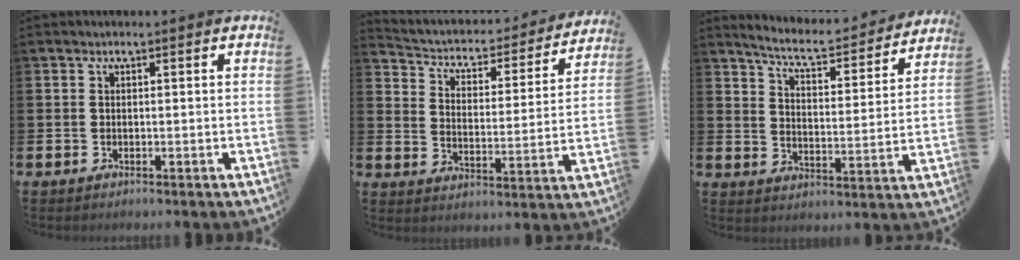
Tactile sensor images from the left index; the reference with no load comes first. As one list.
[{"total": 4.3, "force": [3.7, 1.7, 1.3], "torque": [-0.052, -0.034, 0.053]}, {"total": 6.2, "force": [5.8, 0.9, 2.1], "torque": [-0.069, -0.043, 0.095]}]